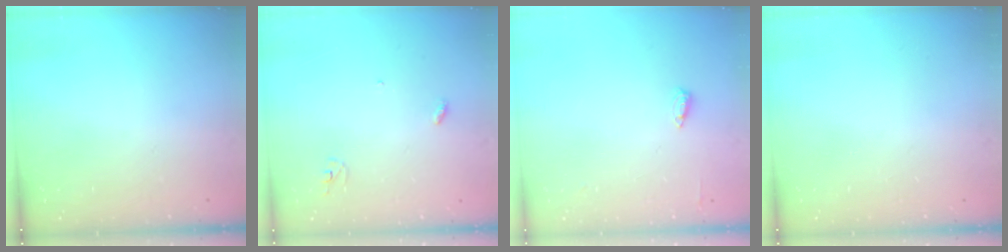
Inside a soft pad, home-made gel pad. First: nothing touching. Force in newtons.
{"total": 2.9, "press": 2.9, "slide": 0.2}
{"total": 4.5, "press": 4.4, "slide": 1.0}
{"total": 0.0}